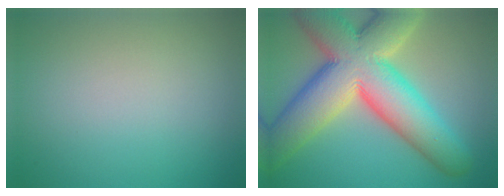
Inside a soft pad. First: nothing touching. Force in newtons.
{"total": 14.4, "press": 14.3, "slide": 1.3}